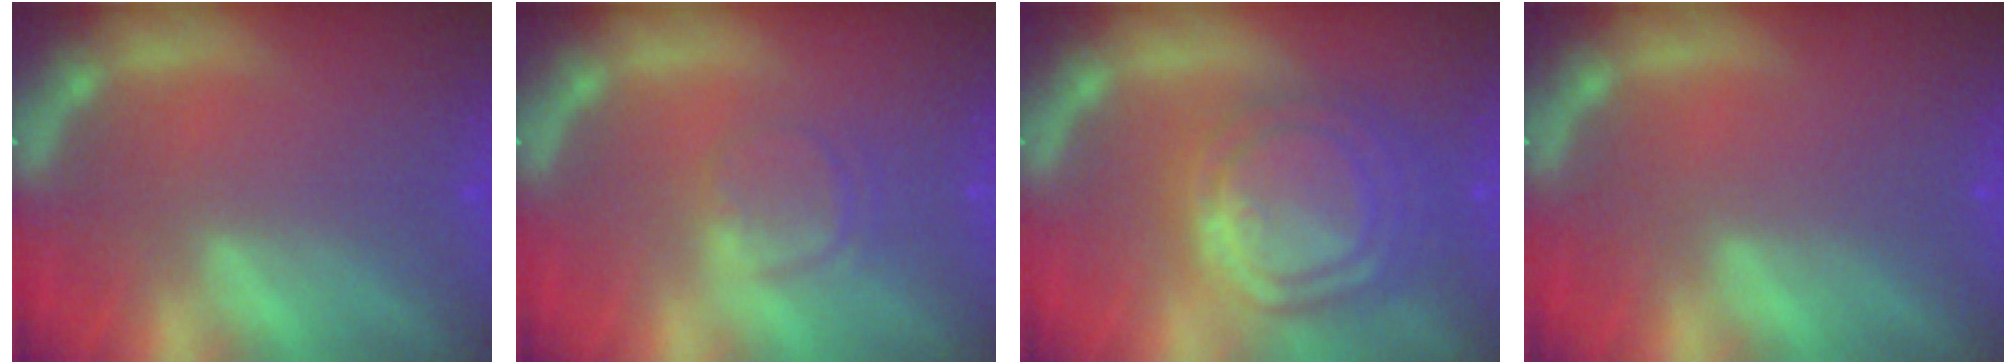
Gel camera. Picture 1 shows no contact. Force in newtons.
{"total": 2.4}
{"total": 10.0}
{"total": 0.0}